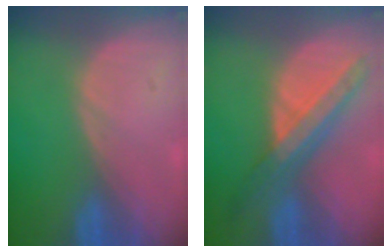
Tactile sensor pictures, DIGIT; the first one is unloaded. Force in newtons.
{"total": 8.7, "press": 7.6, "slide": 4.2}